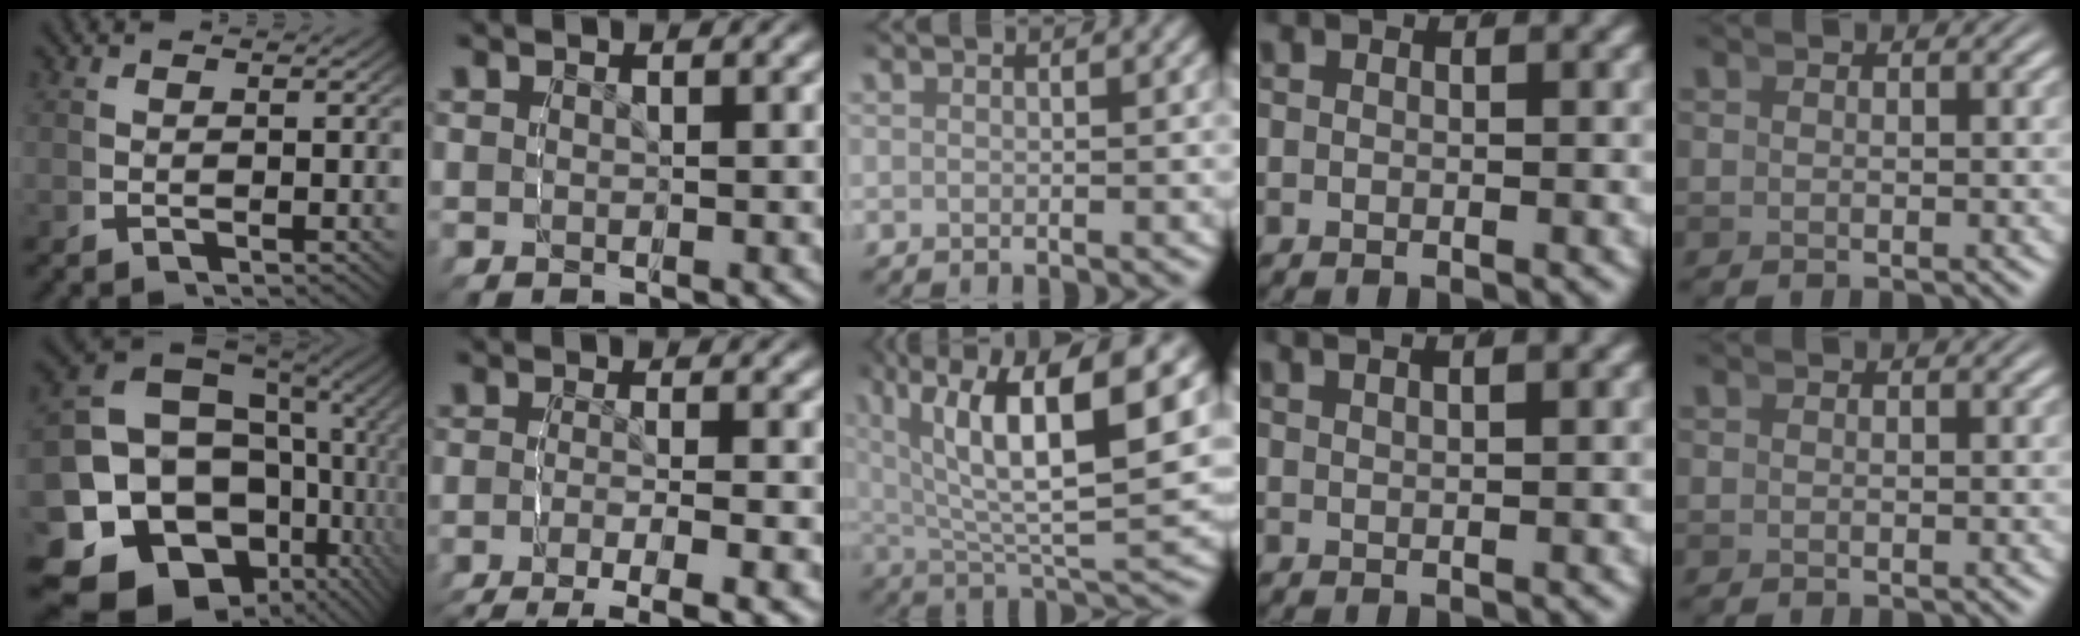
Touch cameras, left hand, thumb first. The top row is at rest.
{"thumb": {"total": 23.3, "force": [-2.8, 17.7, 15.0], "torque": [-0.280, -0.056, -0.041]}, "index": {"total": 7.3, "force": [-6.4, 1.1, 3.2], "torque": [-0.048, -0.017, -0.099]}, "middle": {"total": 12.6, "force": [3.9, 5.2, 10.8], "torque": [-0.169, 0.015, 0.063]}, "ring": {"total": 3.2, "force": [2.6, 0.4, 1.9], "torque": [-0.019, 0.010, 0.042]}}